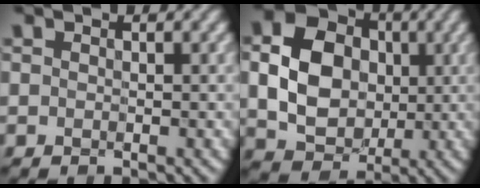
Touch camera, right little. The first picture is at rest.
{"total": 9.9, "force": [0.0, 8.1, 5.7], "torque": [-0.117, 0.001, 0.003]}